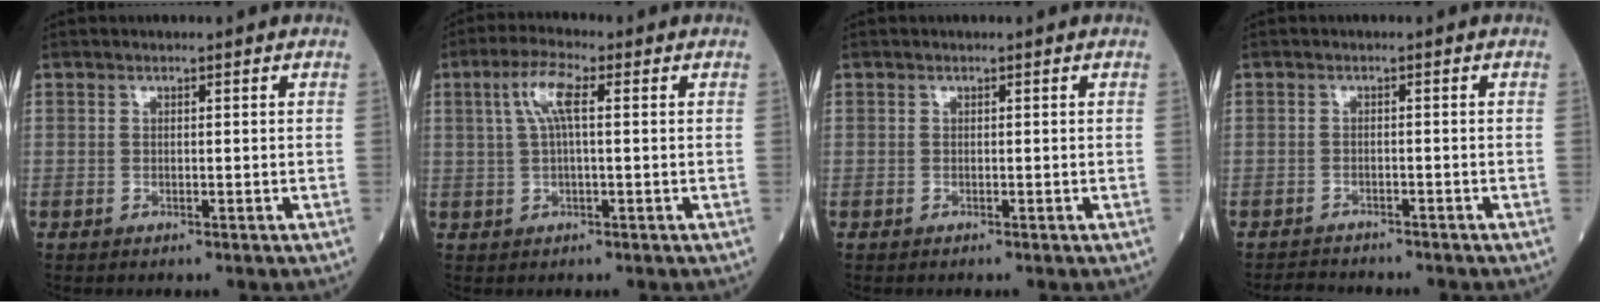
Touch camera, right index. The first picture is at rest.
{"total": 5.3, "force": [1.5, 1.0, 5.0], "torque": [-0.105, 0.021, 0.036]}
{"total": 0.0}
{"total": 3.0, "force": [-3.0, 0.5, 0.2], "torque": [-0.006, -0.010, -0.050]}